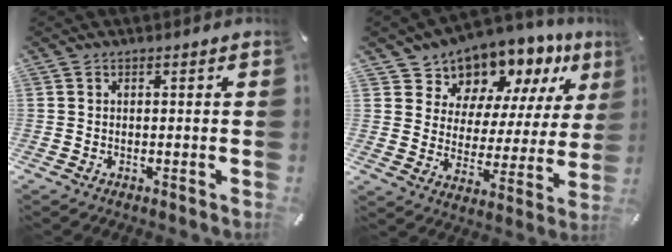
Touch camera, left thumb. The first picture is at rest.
{"total": 10.9, "force": [9.4, 5.3, -1.0], "torque": [-0.002, -0.110, 0.170]}